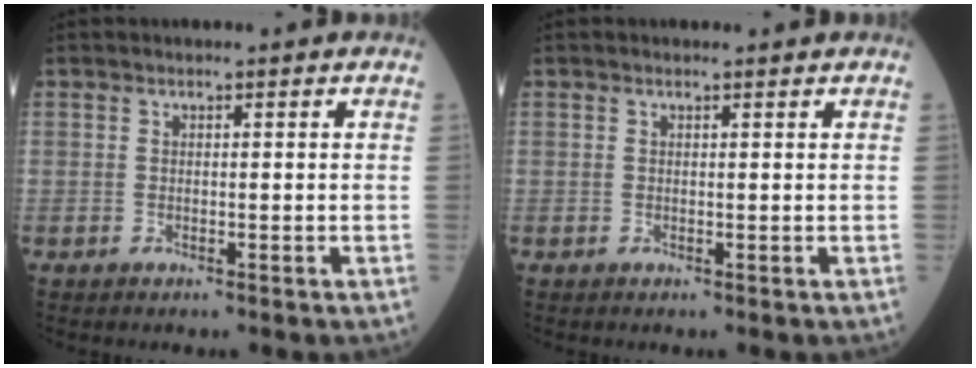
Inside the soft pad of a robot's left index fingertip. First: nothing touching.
{"total": 0.8, "force": [0.8, -0.1, 0.2], "torque": [-0.008, 0.003, 0.013]}